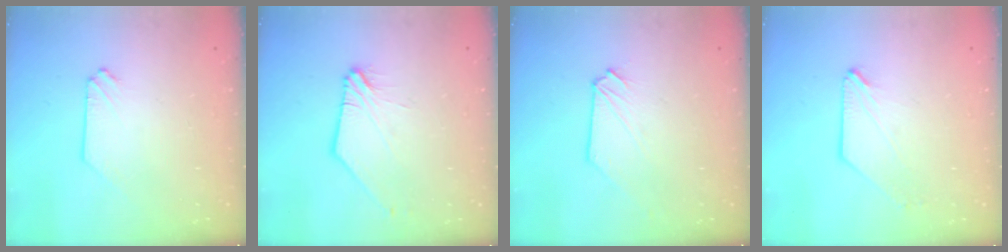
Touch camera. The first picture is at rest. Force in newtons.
{"total": 2.0, "press": 1.9, "slide": 0.4}
{"total": 0.0}
{"total": 0.5, "press": 0.5, "slide": 0.0}